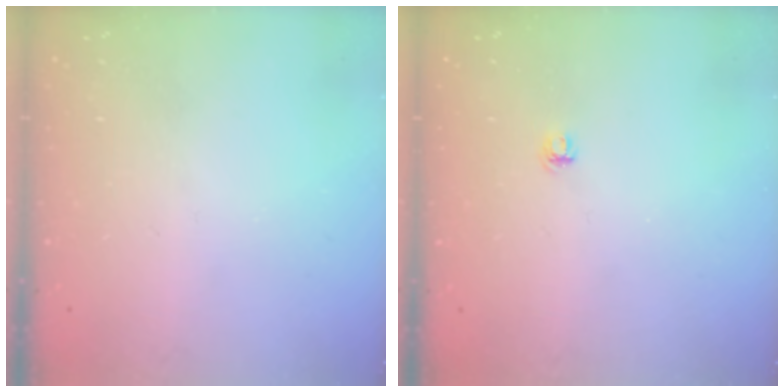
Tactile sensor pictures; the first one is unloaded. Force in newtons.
{"total": 4.1, "press": 4.1, "slide": 0.5}